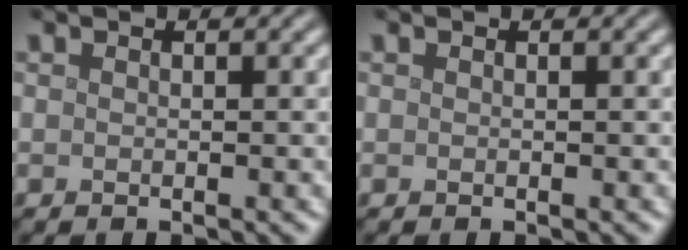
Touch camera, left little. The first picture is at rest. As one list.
[{"total": 0.0}]